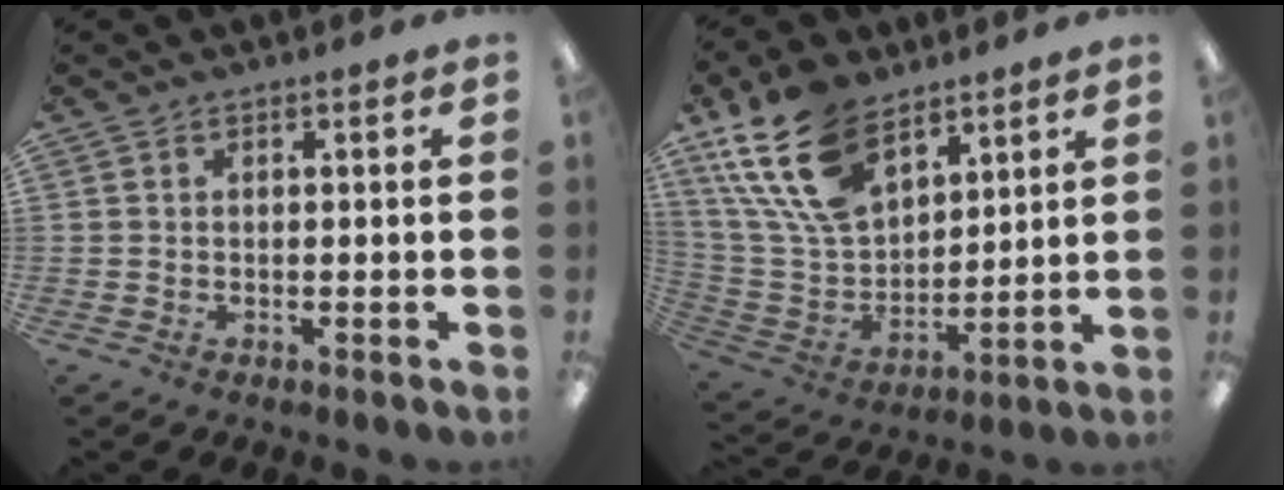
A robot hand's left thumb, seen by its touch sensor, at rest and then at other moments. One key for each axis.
{"total": 20.0, "fx": 12.0, "fy": 11.4, "fz": 11.4, "tx": -0.256, "ty": -0.046, "tz": 0.221}